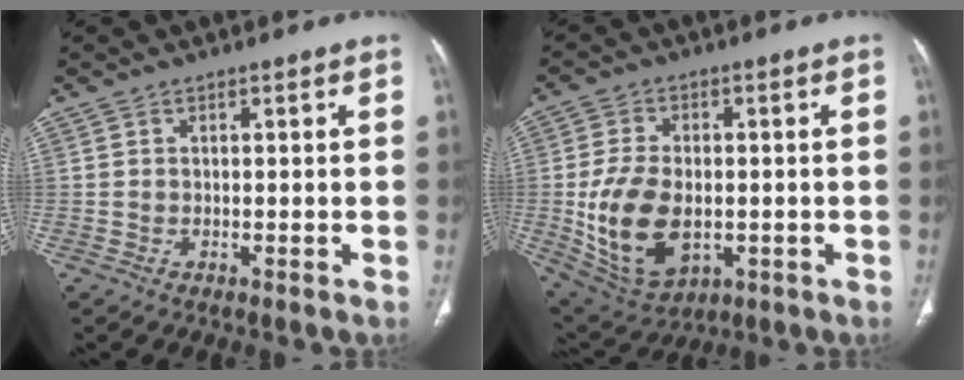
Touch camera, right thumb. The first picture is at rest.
{"total": 14.8, "force": [-2.1, 9.2, 11.5], "torque": [-0.207, -0.004, -0.018]}